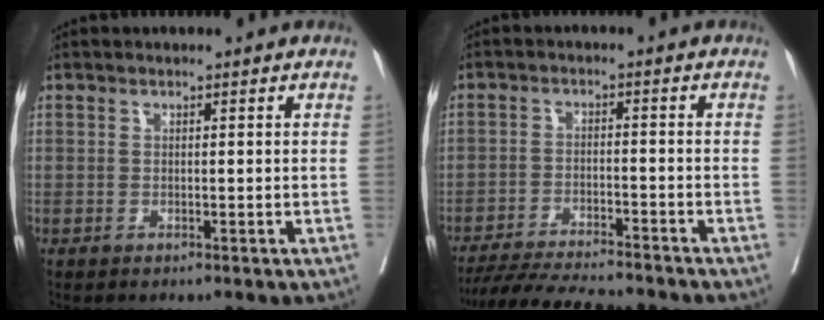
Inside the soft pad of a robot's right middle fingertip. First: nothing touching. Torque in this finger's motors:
{"motor_torque": [0.54, -0.63, 0.08, 0.06]}